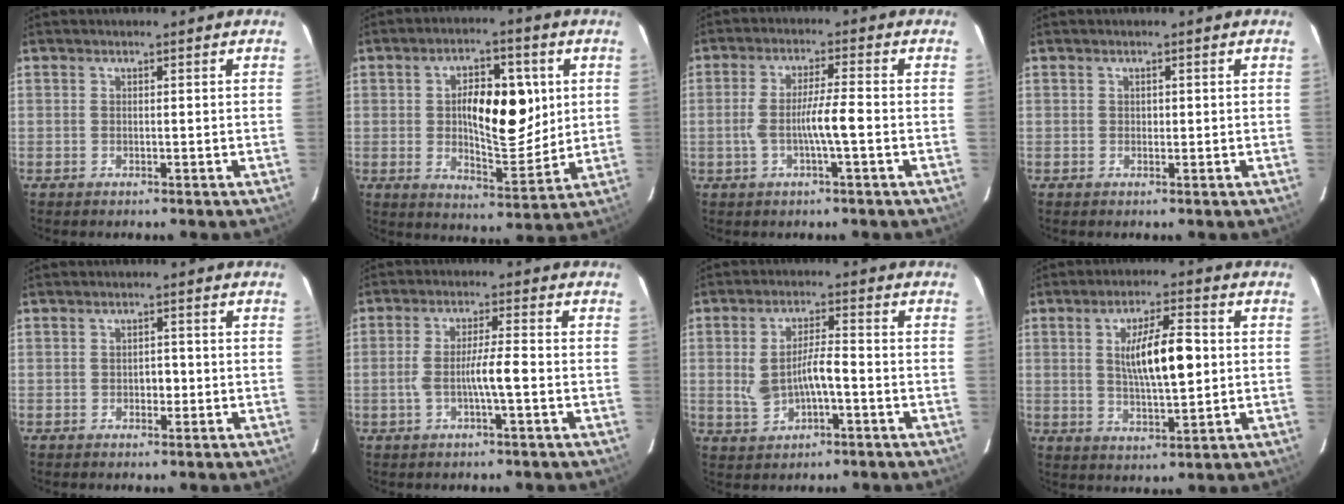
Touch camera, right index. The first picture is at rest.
{"total": 12.8, "force": [2.1, 5.0, 11.6], "torque": [-0.184, 0.010, 0.040]}
{"total": 5.8, "force": [-1.3, 0.1, 5.6], "torque": [-0.110, 0.004, -0.022]}
{"total": 0.6, "force": [0.1, 0.5, 0.4], "torque": [-0.006, 0.001, 0.001]}
{"total": 1.8, "force": [-0.4, 1.1, 1.3], "torque": [-0.017, 0.005, -0.006]}
{"total": 5.1, "force": [-1.3, 0.1, 4.9], "torque": [-0.096, 0.006, -0.021]}
{"total": 6.5, "force": [-0.9, 2.3, 6.0], "torque": [-0.122, 0.010, -0.010]}
{"total": 9.9, "force": [1.1, 2.2, 9.6], "torque": [-0.169, 0.006, 0.021]}